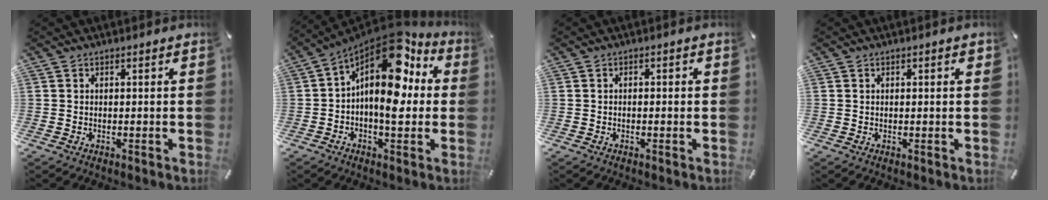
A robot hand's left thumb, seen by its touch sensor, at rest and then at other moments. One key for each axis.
{"total": 16.3, "fx": 4.7, "fy": 8.5, "fz": 13.1, "tx": -0.211, "ty": -0.054, "tz": 0.073}
{"total": 1.0, "fx": -0.5, "fy": 0.3, "fz": 0.8, "tx": -0.015, "ty": 0.001, "tz": -0.010}
{"total": 0.9, "fx": 0.2, "fy": 0.2, "fz": 0.8, "tx": -0.015, "ty": 0.002, "tz": 0.003}